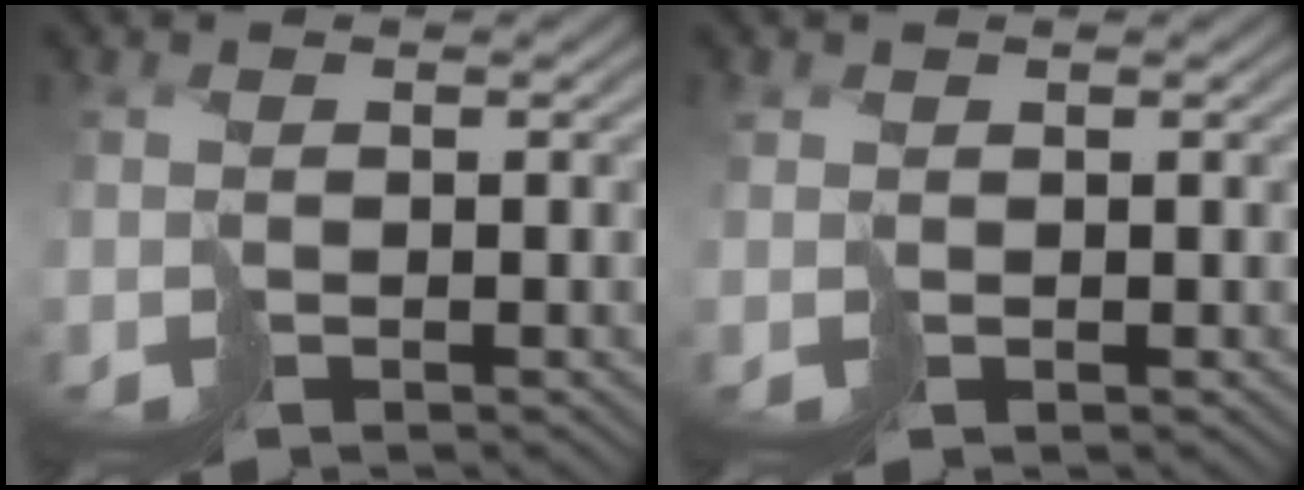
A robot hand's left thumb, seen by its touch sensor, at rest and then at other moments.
{"total": 0.7, "force": [0.4, 0.4, -0.3], "torque": [0.006, -0.006, 0.007]}